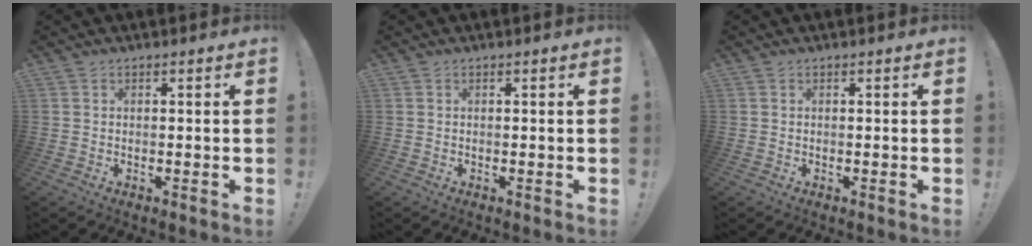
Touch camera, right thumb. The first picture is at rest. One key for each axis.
{"total": 0.0}
{"total": 0.0}